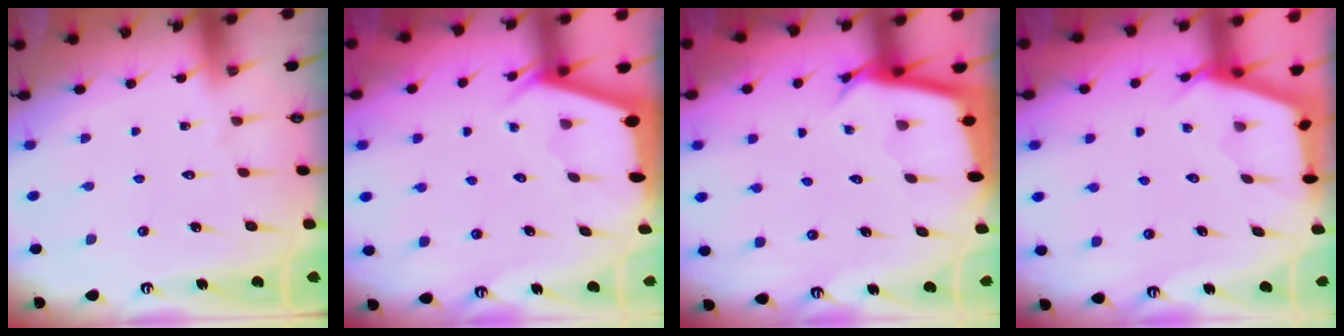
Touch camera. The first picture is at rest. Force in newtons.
{"total": 2.3, "press": 2.3, "slide": 0.3}
{"total": 3.5, "press": 3.5, "slide": 0.2}
{"total": 3.0, "press": 3.0, "slide": 0.4}